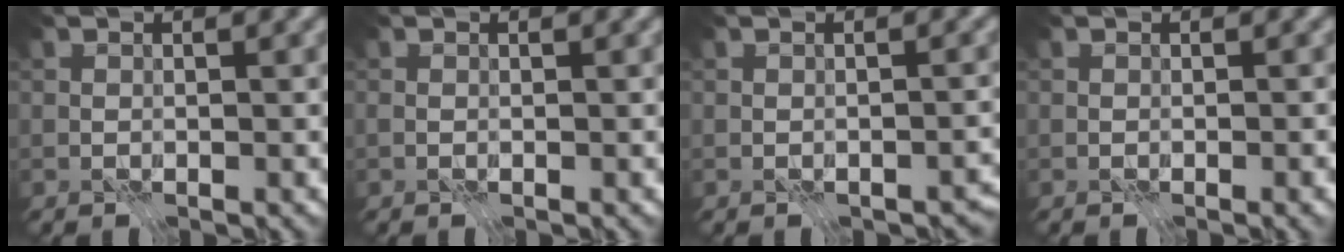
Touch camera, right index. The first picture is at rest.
{"total": 0.0}
{"total": 2.0, "force": [-1.1, 1.2, 1.2], "torque": [-0.010, -0.010, -0.012]}
{"total": 0.7, "force": [-0.3, 0.1, 0.6], "torque": [-0.011, 0.000, -0.003]}